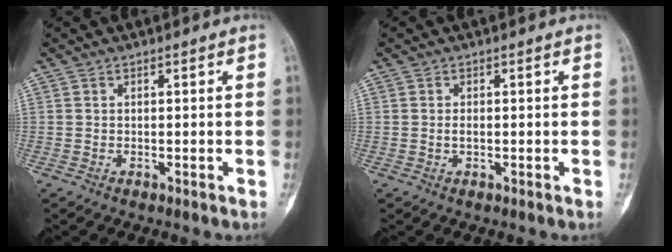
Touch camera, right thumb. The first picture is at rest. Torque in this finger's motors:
{"motor_torque": [0.59, 0.47, 0.42, -0.14, 0.07]}